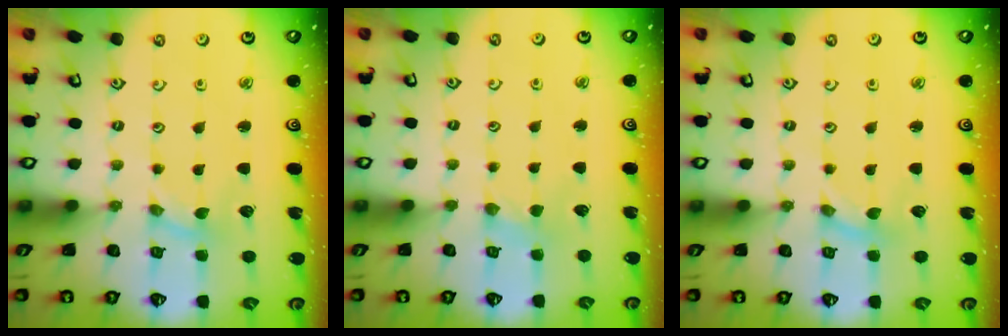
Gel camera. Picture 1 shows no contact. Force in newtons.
{"total": 1.8, "press": 1.8, "slide": 0.4}
{"total": 0.0}